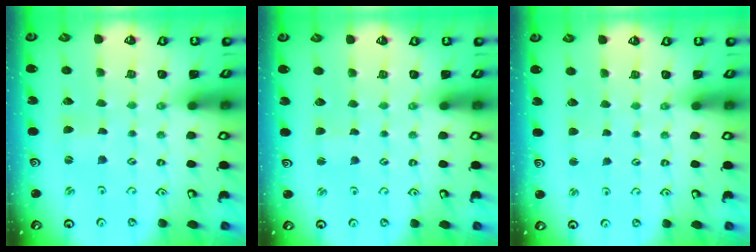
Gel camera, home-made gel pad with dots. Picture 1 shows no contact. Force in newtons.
{"total": 1.4, "press": 1.3, "slide": 0.3}
{"total": 2.2, "press": 2.2, "slide": 0.3}